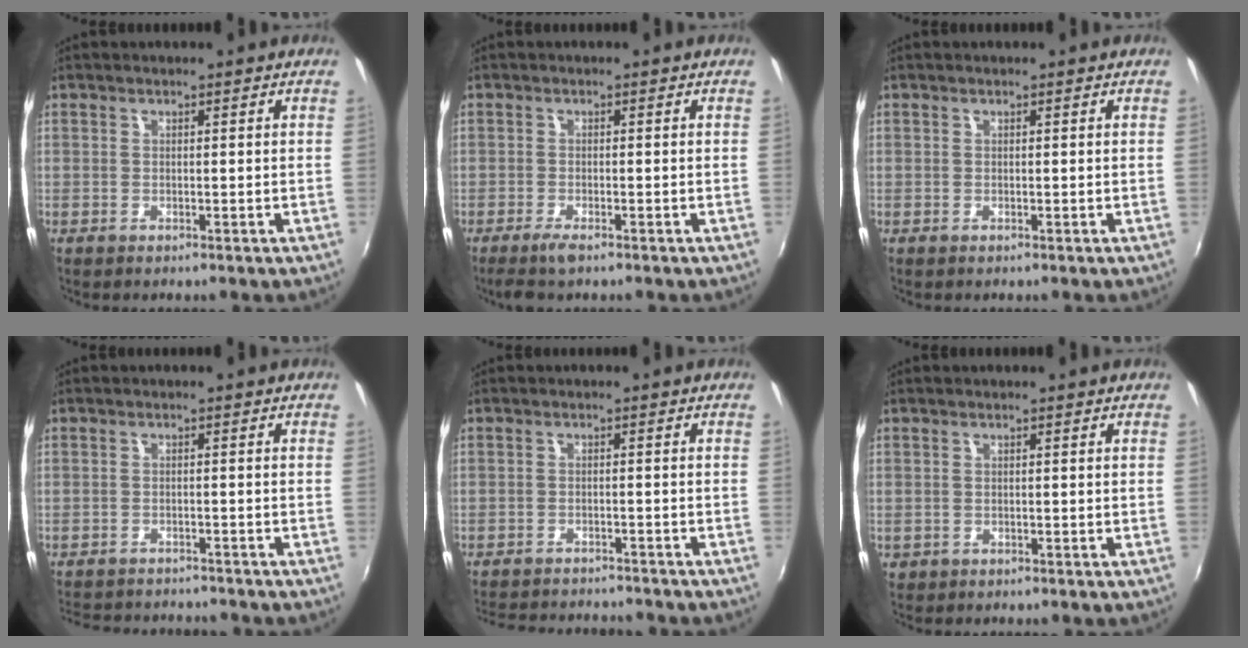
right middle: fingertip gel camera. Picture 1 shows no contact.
{"total": 2.8, "force": [-2.1, 0.4, 1.8], "torque": [-0.045, -0.008, -0.041]}
{"total": 0.0}
{"total": 10.4, "force": [-9.5, 2.6, 3.3], "torque": [-0.084, -0.008, -0.137]}
{"total": 12.4, "force": [-11.3, 2.5, 4.4], "torque": [-0.103, -0.006, -0.162]}
{"total": 1.1, "force": [-0.5, 0.9, 0.4], "torque": [-0.010, -0.002, -0.004]}